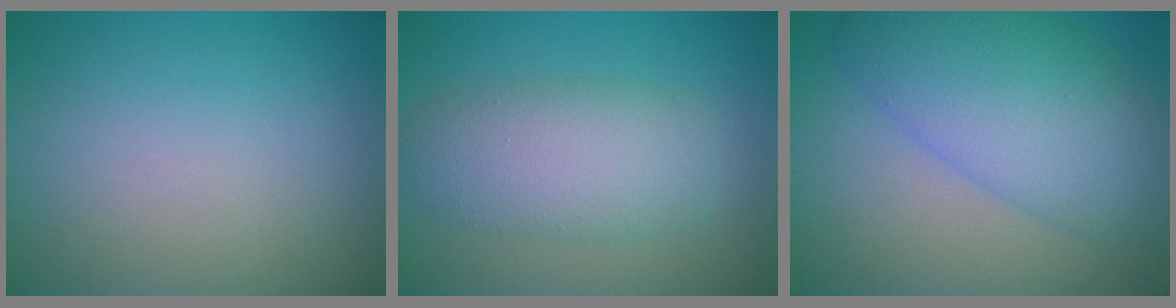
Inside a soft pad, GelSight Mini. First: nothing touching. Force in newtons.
{"total": 5.7, "press": 5.7, "slide": 0.1}
{"total": 8.7, "press": 8.7, "slide": 0.1}